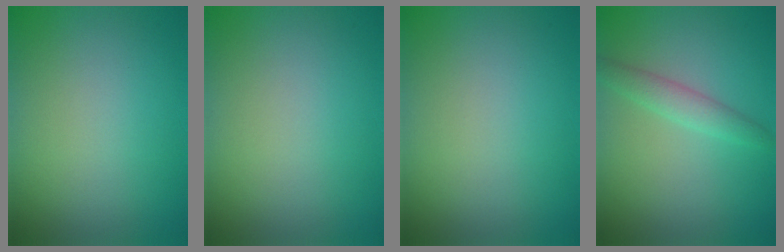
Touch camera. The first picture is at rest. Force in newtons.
{"total": 0.0}
{"total": 0.0}
{"total": 2.0, "press": 2.0, "slide": 0.1}